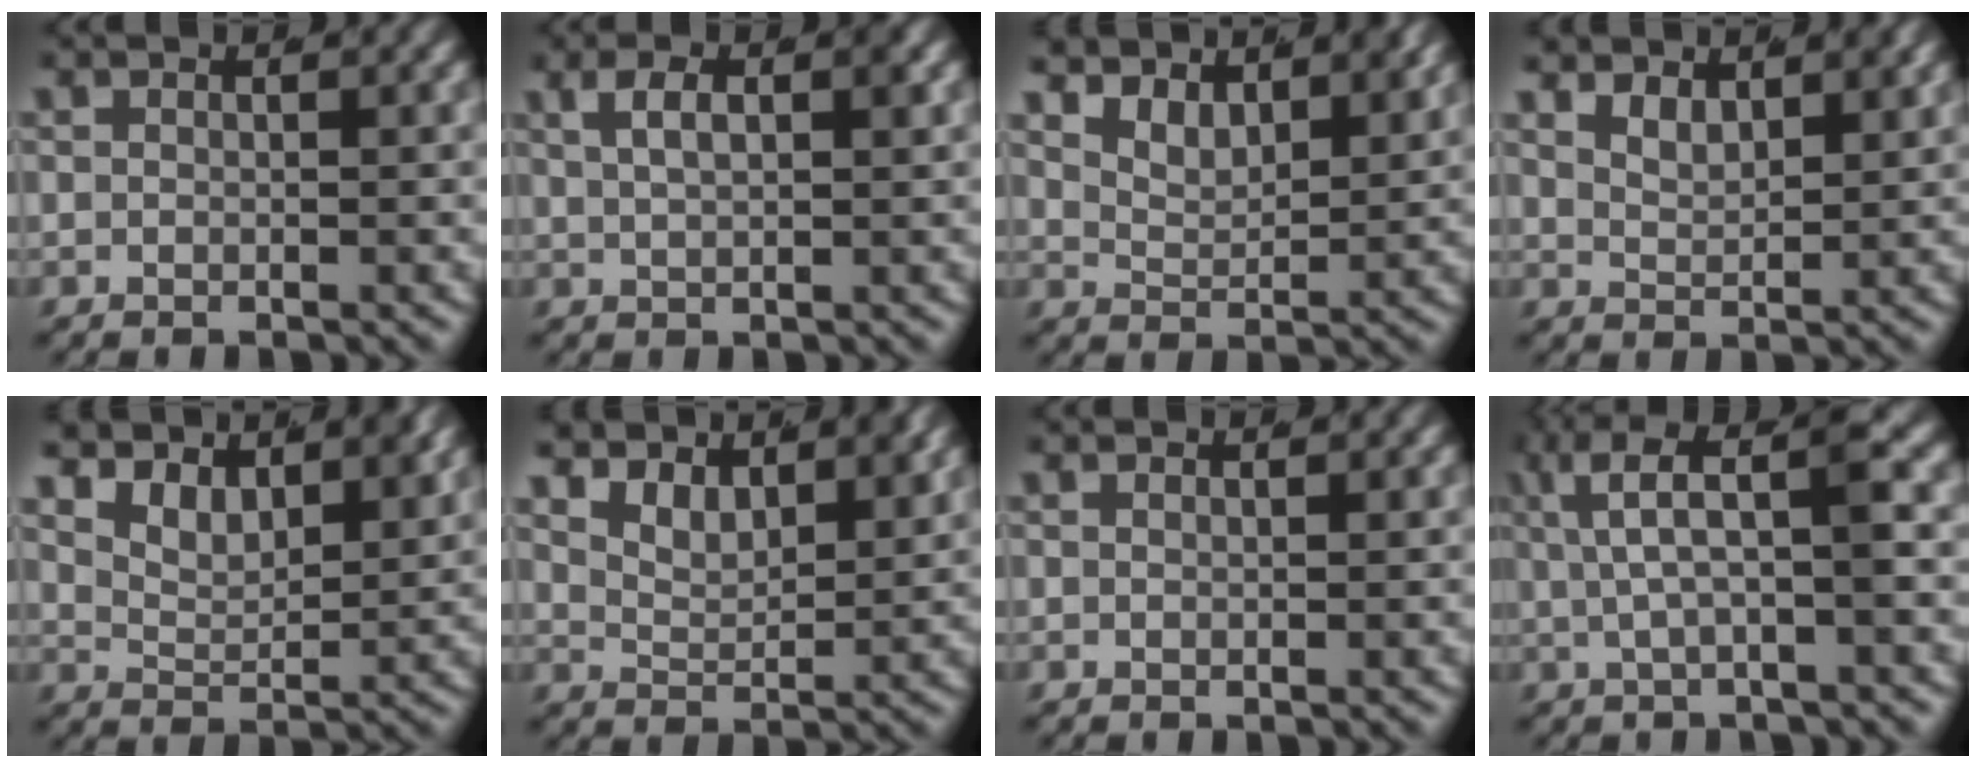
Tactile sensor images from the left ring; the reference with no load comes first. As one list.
[{"total": 2.4, "force": [1.1, 0.4, 2.0], "torque": [-0.031, 0.000, 0.027]}, {"total": 4.4, "force": [2.7, 2.4, 2.5], "torque": [-0.062, -0.014, 0.050]}, {"total": 2.9, "force": [2.0, 1.2, 1.7], "torque": [-0.043, -0.017, 0.046]}, {"total": 4.8, "force": [2.8, 2.7, 2.9], "torque": [-0.066, -0.015, 0.052]}, {"total": 4.3, "force": [2.5, 2.4, 2.6], "torque": [-0.064, -0.015, 0.049]}, {"total": 0.6, "force": [0.4, -0.5, 0.2], "torque": [0.003, -0.002, 0.010]}, {"total": 6.2, "force": [1.8, 2.0, 5.5], "torque": [-0.089, 0.019, 0.021]}]